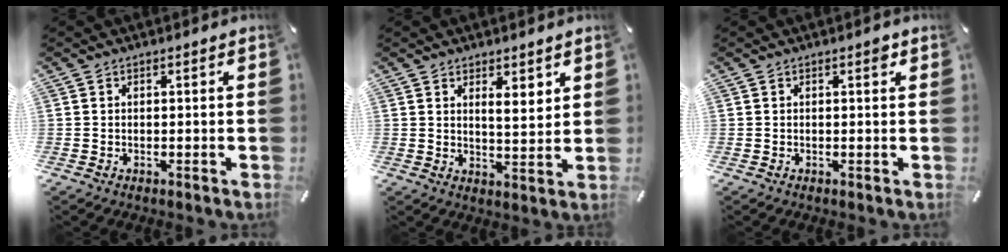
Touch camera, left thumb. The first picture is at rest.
{"total": 5.2, "force": [3.4, 2.2, 3.3], "torque": [-0.042, -0.026, 0.054]}
{"total": 1.2, "force": [0.5, 0.5, 1.0], "torque": [-0.012, 0.000, 0.007]}